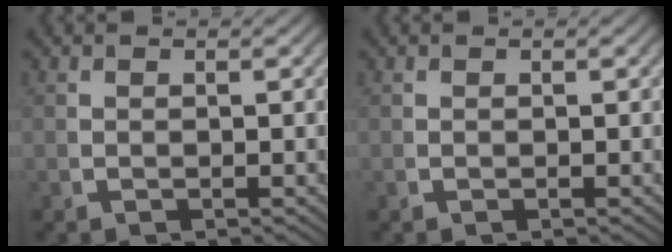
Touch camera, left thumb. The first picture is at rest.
{"total": 0.0}